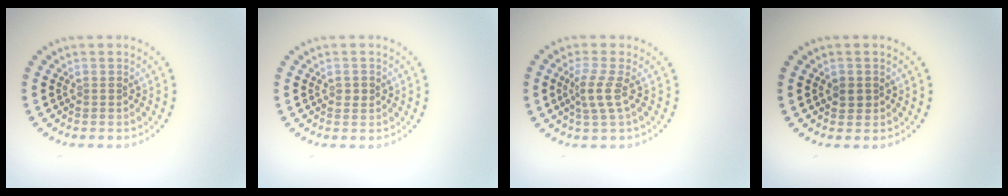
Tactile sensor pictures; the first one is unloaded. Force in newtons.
{"total": 0.9, "press": 0.9, "slide": 0.0}
{"total": 2.2, "press": 1.6, "slide": 1.6}
{"total": 1.3, "press": 1.2, "slide": 0.5}